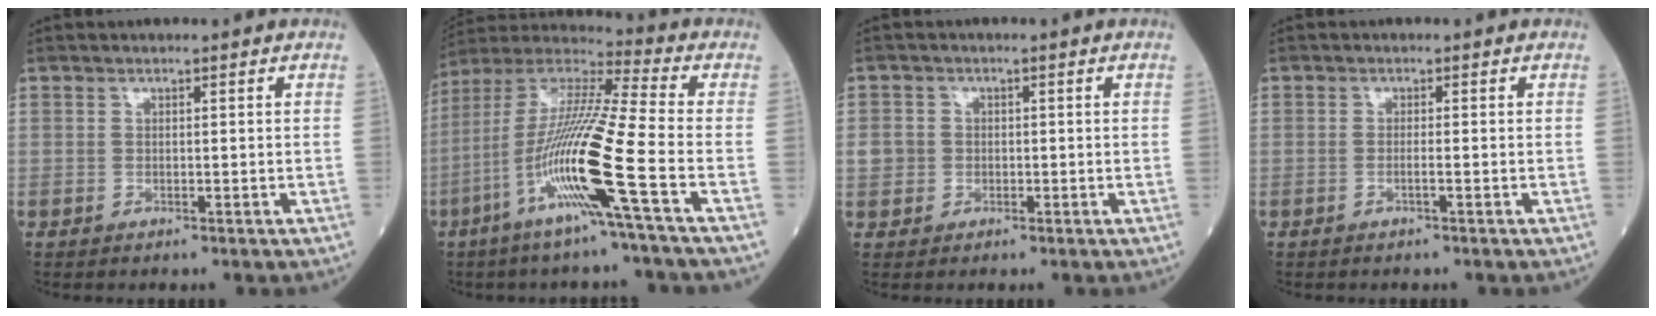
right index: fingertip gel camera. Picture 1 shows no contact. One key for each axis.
{"total": 17.1, "fx": -6.1, "fy": -1.4, "fz": 15.9, "tx": -0.318, "ty": -0.014, "tz": -0.124}
{"total": 2.8, "fx": -0.1, "fy": 2.7, "fz": 0.7, "tx": -0.004, "ty": 0.011, "tz": 0.004}
{"total": 0.6, "fx": -0.2, "fy": -0.1, "fz": 0.6, "tx": -0.008, "ty": 0.003, "tz": -0.003}